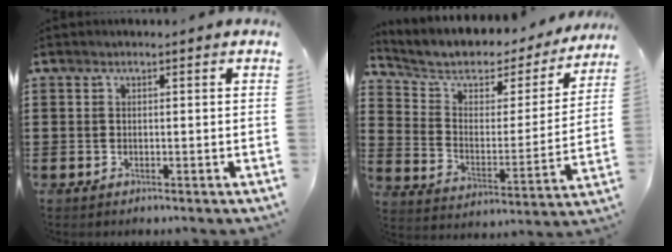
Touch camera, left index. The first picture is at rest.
{"total": 5.9, "force": [4.6, 2.9, 2.3], "torque": [-0.078, -0.031, 0.073]}